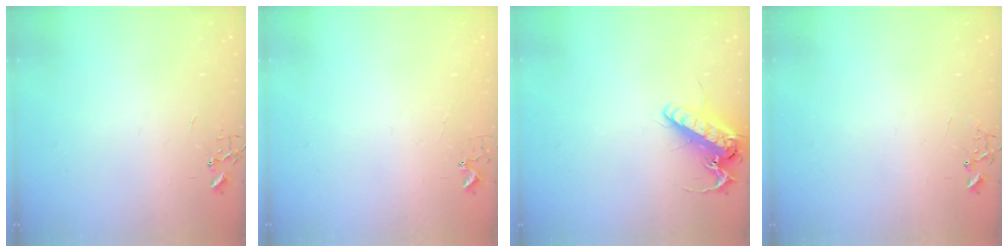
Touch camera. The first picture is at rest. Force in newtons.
{"total": 3.7, "press": 3.6, "slide": 0.5}
{"total": 14.6, "press": 14.4, "slide": 2.6}
{"total": 6.4, "press": 6.4, "slide": 0.6}